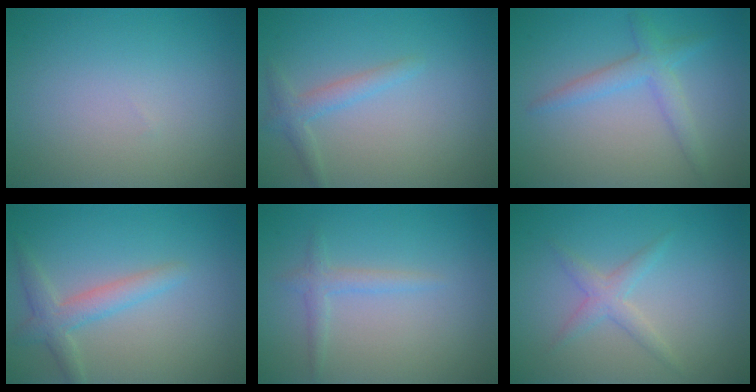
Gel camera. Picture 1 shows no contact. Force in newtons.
{"total": 1.8, "press": 1.8, "slide": 0.1}
{"total": 2.5, "press": 2.5, "slide": 0.1}
{"total": 2.7, "press": 2.7, "slide": 0.3}
{"total": 1.5, "press": 1.4, "slide": 0.1}
{"total": 1.8, "press": 1.8, "slide": 0.1}